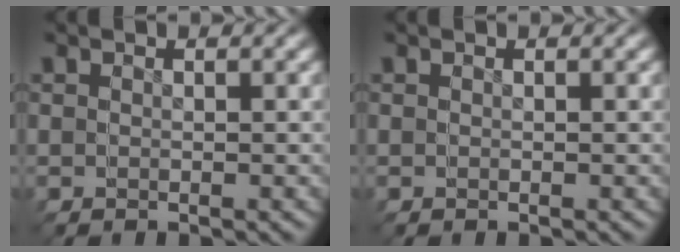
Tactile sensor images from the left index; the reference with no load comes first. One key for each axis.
{"total": 0.0}